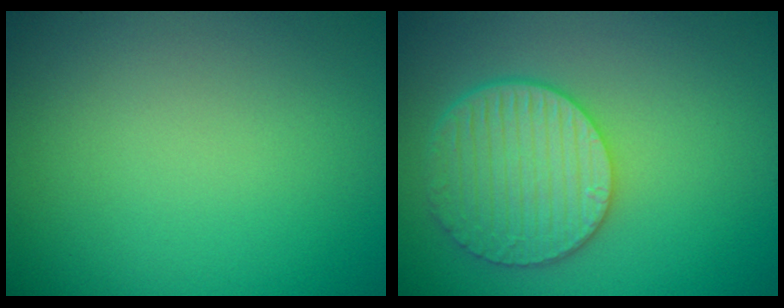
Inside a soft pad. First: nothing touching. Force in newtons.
{"total": 5.3, "press": 4.7, "slide": 2.4}